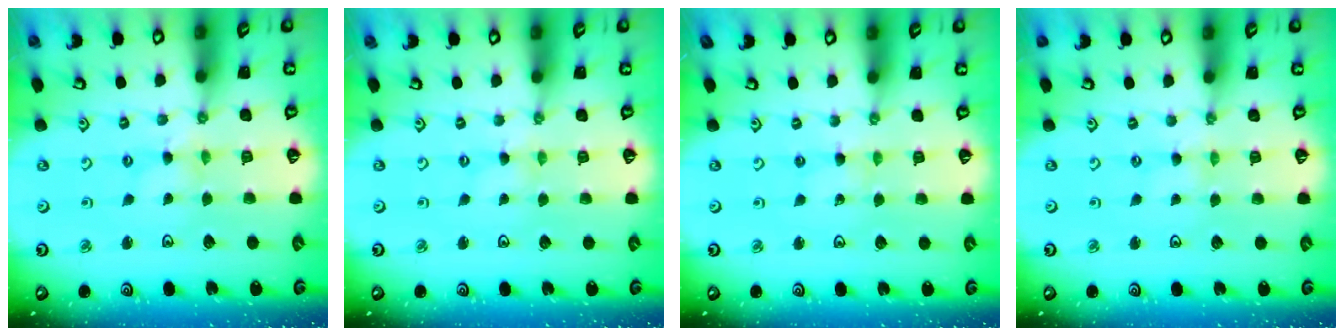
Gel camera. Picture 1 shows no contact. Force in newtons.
{"total": 0.0}
{"total": 2.1, "press": 2.0, "slide": 0.3}
{"total": 0.0}